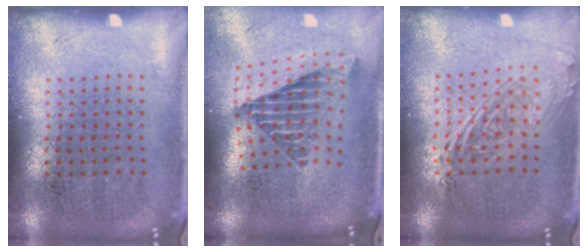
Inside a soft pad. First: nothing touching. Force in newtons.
{"total": 2.4, "press": 1.6, "slide": 1.8}
{"total": 1.6, "press": 1.3, "slide": 0.9}